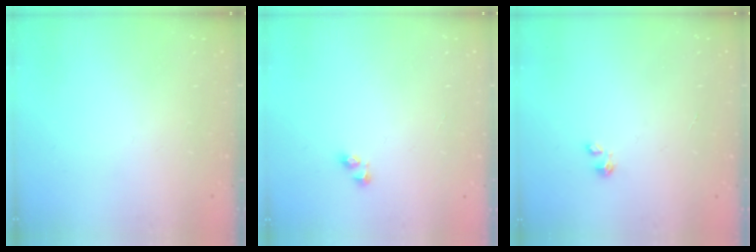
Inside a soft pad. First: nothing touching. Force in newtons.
{"total": 2.5, "press": 2.5, "slide": 0.2}
{"total": 0.0}